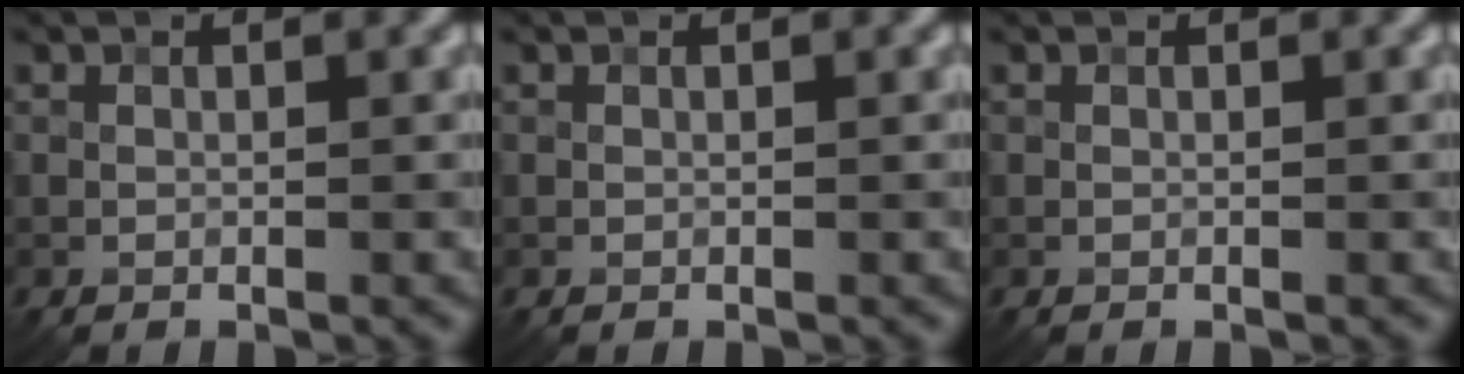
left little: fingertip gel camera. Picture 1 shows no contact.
{"total": 0.0}
{"total": 0.0}